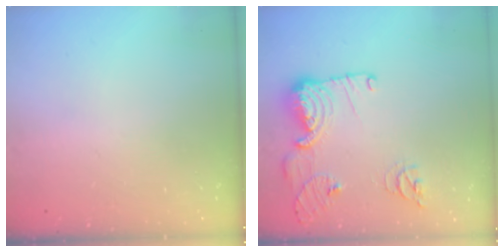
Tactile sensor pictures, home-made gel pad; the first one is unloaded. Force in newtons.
{"total": 15.2, "press": 14.9, "slide": 2.8}